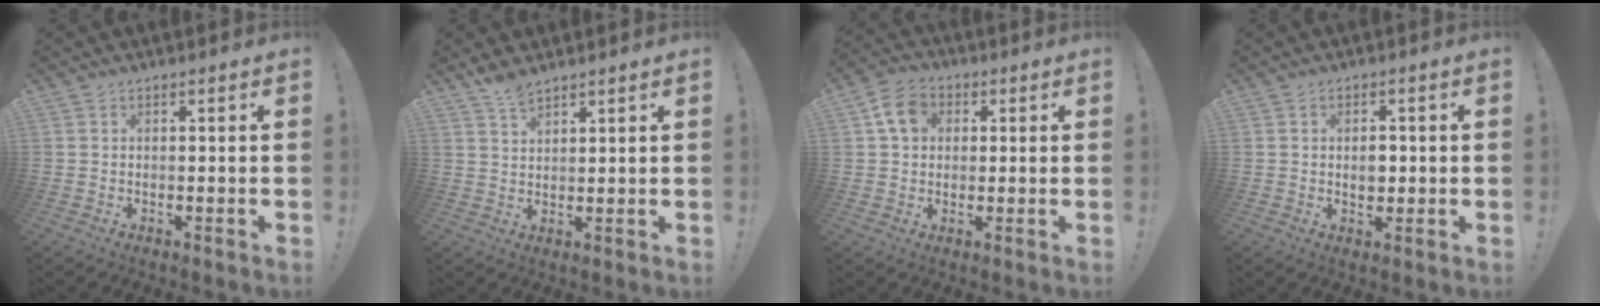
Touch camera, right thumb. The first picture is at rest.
{"total": 4.3, "force": [3.6, 1.3, 1.9], "torque": [-0.031, -0.023, 0.066]}
{"total": 8.5, "force": [2.3, 6.9, 4.5], "torque": [-0.071, 0.011, 0.048]}
{"total": 3.6, "force": [-0.2, 2.8, 2.3], "torque": [-0.031, 0.001, -0.007]}